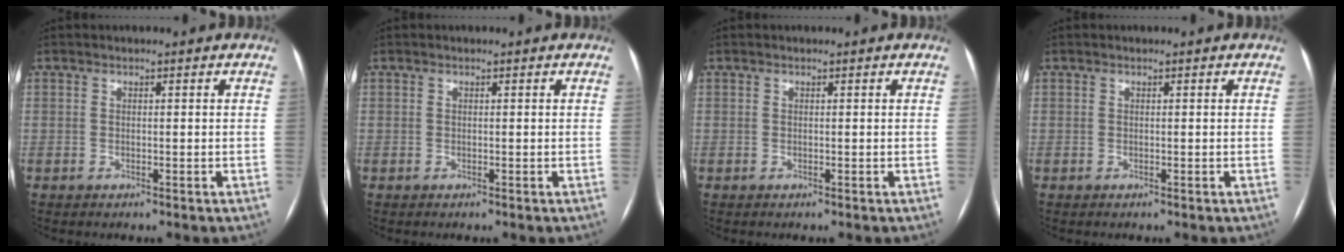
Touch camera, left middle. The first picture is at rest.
{"total": 0.0}
{"total": 0.0}
{"total": 0.0}